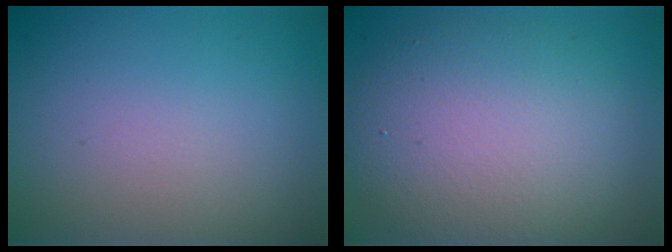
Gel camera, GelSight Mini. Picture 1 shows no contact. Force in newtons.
{"total": 7.7, "press": 7.7, "slide": 0.8}